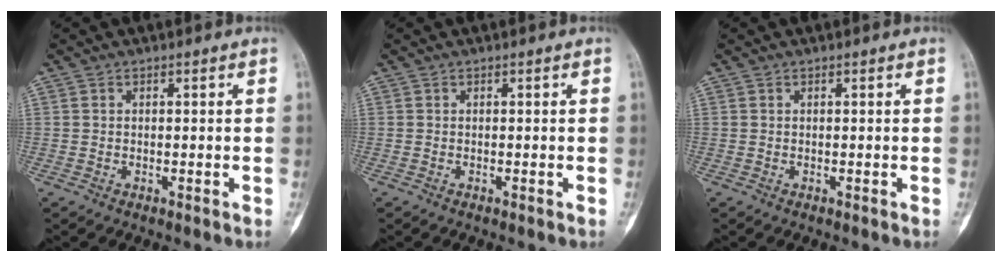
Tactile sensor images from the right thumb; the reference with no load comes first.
{"total": 0.0}
{"total": 0.0}